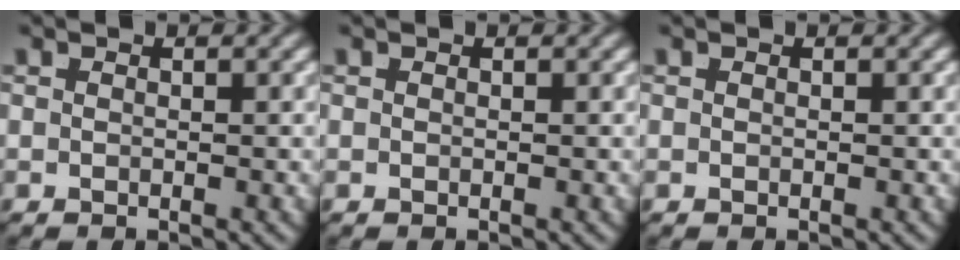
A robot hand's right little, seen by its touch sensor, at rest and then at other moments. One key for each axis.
{"total": 0.0}
{"total": 0.0}